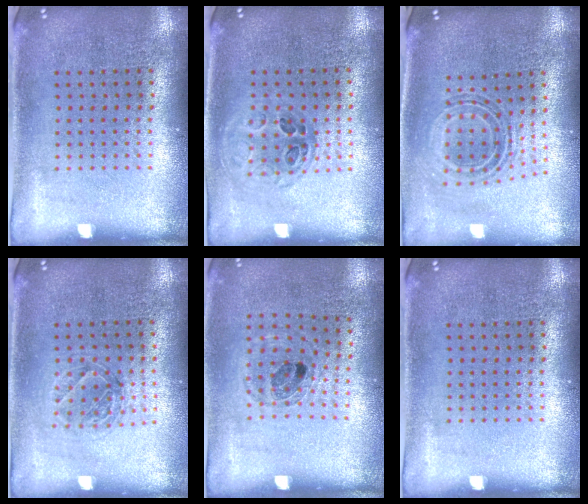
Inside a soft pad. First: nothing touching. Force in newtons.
{"total": 0.9, "press": 0.9, "slide": 0.3}
{"total": 0.8, "press": 0.8, "slide": 0.3}
{"total": 1.2, "press": 1.1, "slide": 0.5}
{"total": 0.9, "press": 0.9, "slide": 0.2}
{"total": 0.0}